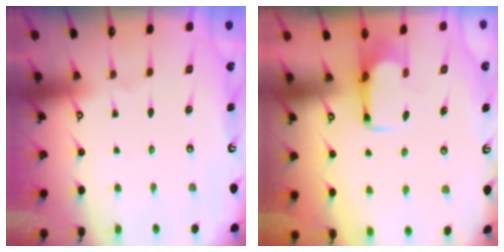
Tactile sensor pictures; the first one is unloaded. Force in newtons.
{"total": 2.7, "press": 2.6, "slide": 0.9}